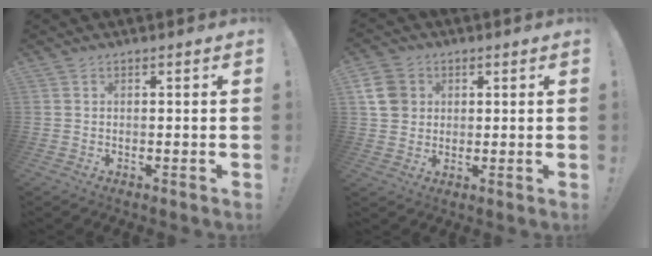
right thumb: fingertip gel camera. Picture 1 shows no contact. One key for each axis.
{"total": 8.1, "fx": 2.1, "fy": 7.2, "fz": 3.2, "tx": -0.058, "ty": -0.002, "tz": 0.044}